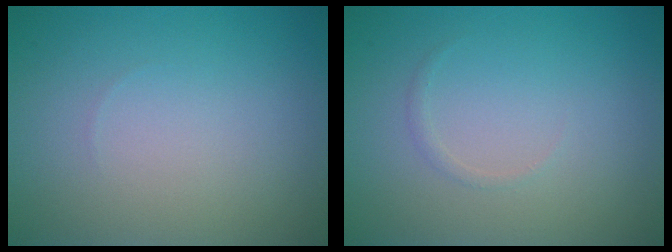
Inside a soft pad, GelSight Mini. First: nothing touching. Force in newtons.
{"total": 0.5, "press": 0.5, "slide": 0.1}